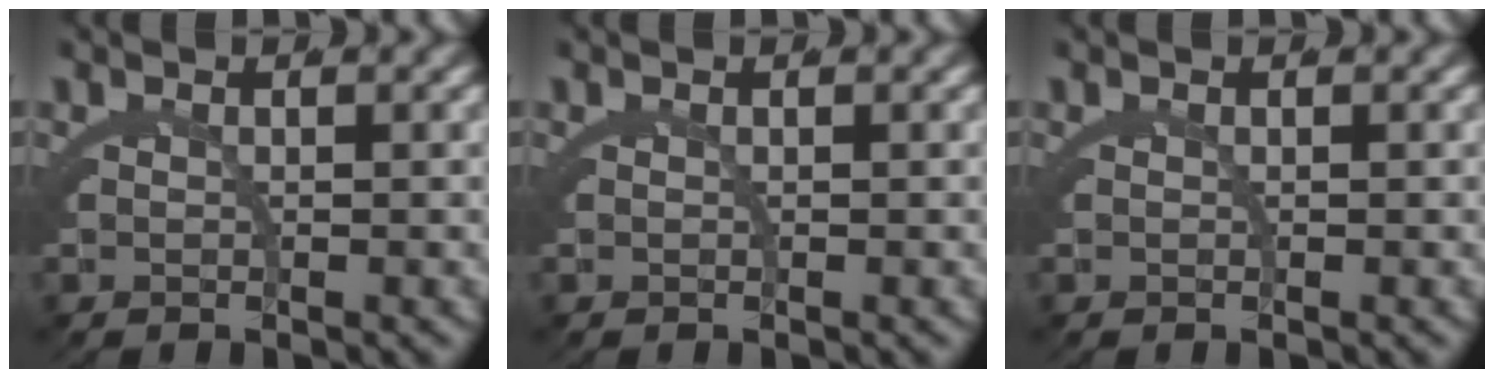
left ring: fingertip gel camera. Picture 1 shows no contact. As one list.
[{"total": 0.0}, {"total": 1.9, "force": [0.1, -1.9, -0.5], "torque": [0.019, -0.008, 0.011]}]